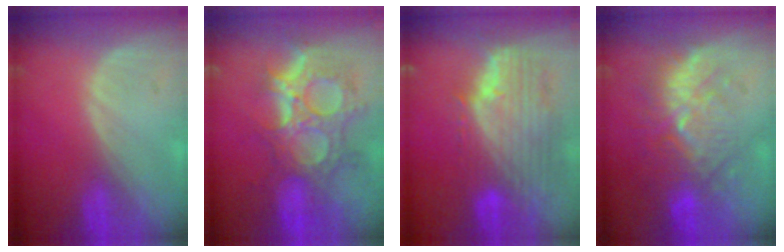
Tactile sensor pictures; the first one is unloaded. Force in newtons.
{"total": 12.2, "press": 10.7, "slide": 5.8}
{"total": 11.3, "press": 9.6, "slide": 5.8}
{"total": 10.0, "press": 9.3, "slide": 3.6}